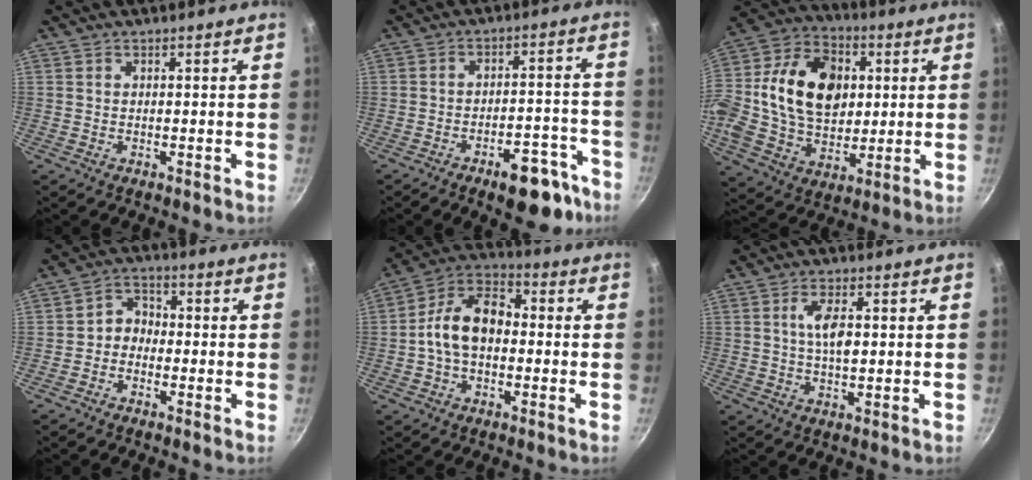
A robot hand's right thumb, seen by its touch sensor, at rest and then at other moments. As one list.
[{"total": 12.2, "force": [-7.6, 5.4, 7.9], "torque": [-0.052, 0.063, -0.096]}, {"total": 25.0, "force": [3.3, 18.0, 17.0], "torque": [-0.299, 0.027, 0.049]}, {"total": 4.1, "force": [-1.3, 3.3, 2.0], "torque": [-0.012, 0.026, -0.036]}, {"total": 11.8, "force": [-0.9, 7.8, 8.8], "torque": [-0.127, 0.042, -0.037]}, {"total": 5.5, "force": [0.8, 2.3, 4.9], "torque": [-0.086, 0.003, 0.015]}]